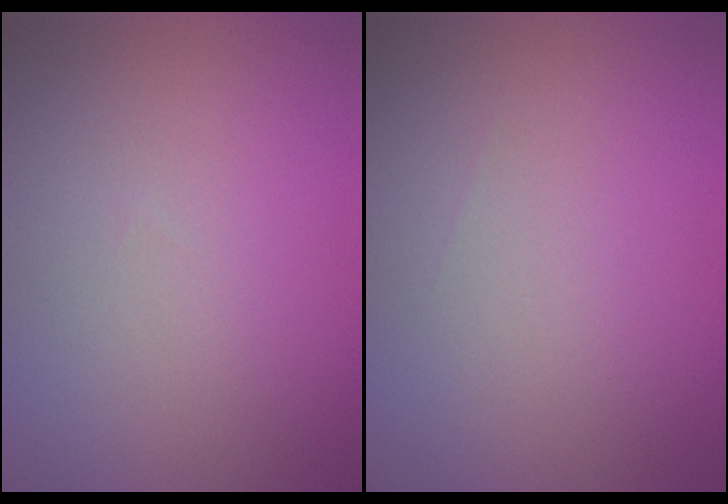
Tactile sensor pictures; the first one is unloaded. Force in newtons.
{"total": 0.0}